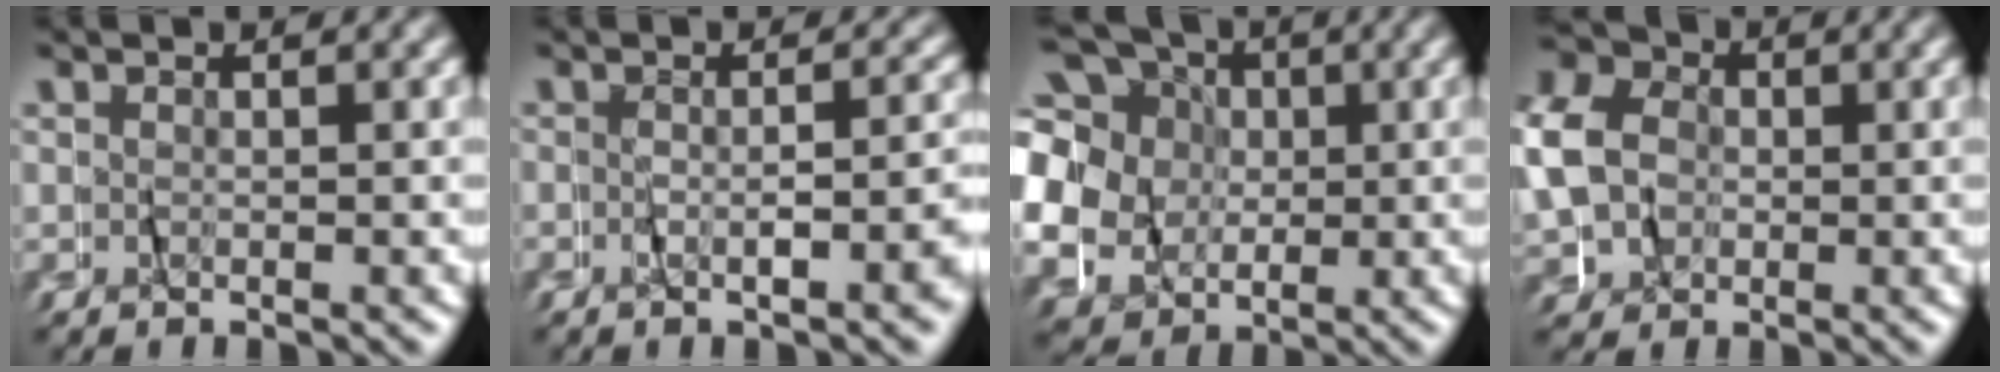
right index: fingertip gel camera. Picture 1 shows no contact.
{"total": 2.3, "force": [-1.5, -0.4, 1.7], "torque": [-0.029, 0.008, -0.026]}
{"total": 13.8, "force": [1.2, 12.0, 6.6], "torque": [-0.162, -0.008, 0.005]}
{"total": 8.3, "force": [1.6, 7.1, 4.0], "torque": [-0.092, 0.002, 0.017]}